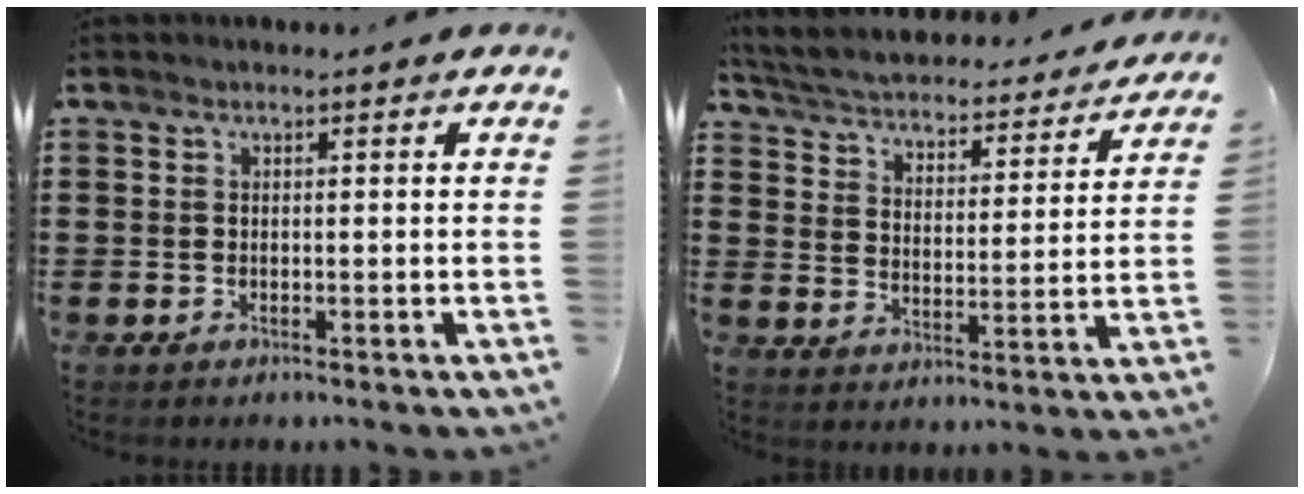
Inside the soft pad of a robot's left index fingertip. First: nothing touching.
{"total": 3.3, "force": [3.3, 0.2, 0.1], "torque": [-0.025, -0.030, 0.048]}